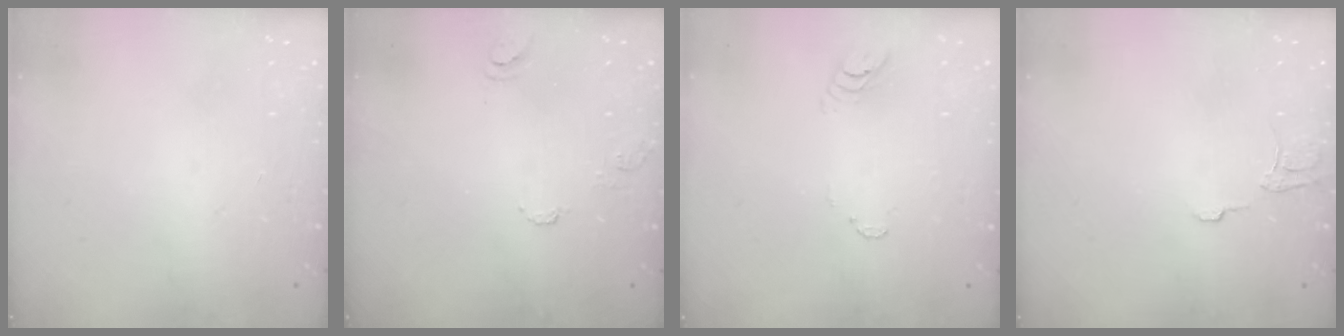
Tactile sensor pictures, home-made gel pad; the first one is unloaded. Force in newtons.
{"total": 8.4, "press": 8.3, "slide": 0.6}
{"total": 3.8, "press": 3.7, "slide": 0.4}
{"total": 5.7, "press": 5.7, "slide": 0.2}